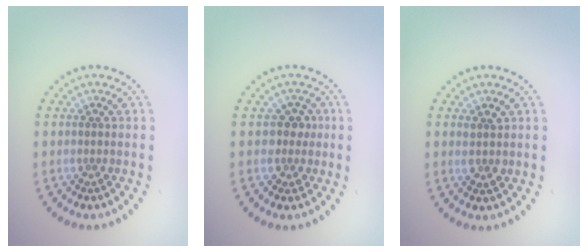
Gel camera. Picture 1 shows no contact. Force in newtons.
{"total": 1.9, "press": 1.6, "slide": 1.0}
{"total": 1.6, "press": 1.4, "slide": 0.6}